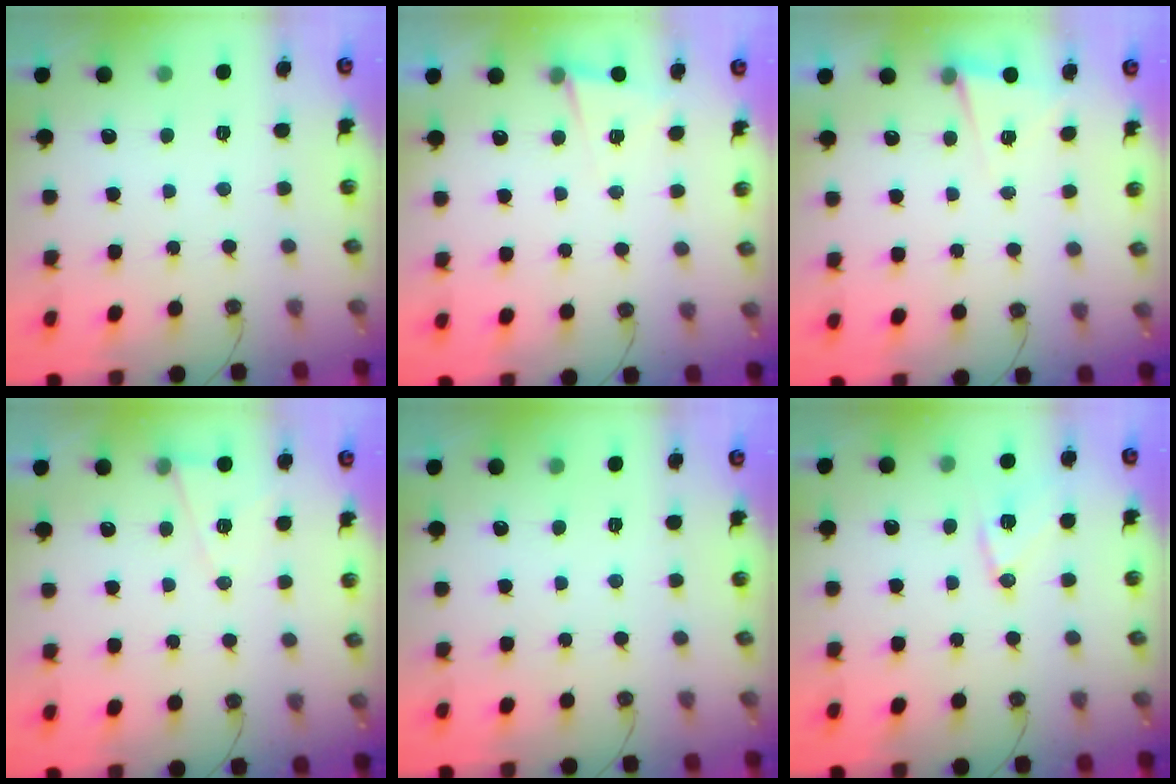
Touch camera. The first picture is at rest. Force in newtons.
{"total": 3.0, "press": 2.7, "slide": 1.2}
{"total": 4.6, "press": 2.9, "slide": 3.5}
{"total": 6.8, "press": 5.2, "slide": 4.4}
{"total": 0.0}
{"total": 10.5, "press": 10.4, "slide": 1.2}